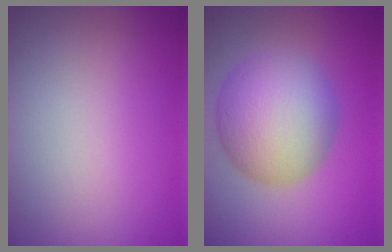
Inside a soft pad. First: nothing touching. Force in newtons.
{"total": 8.5, "press": 8.5, "slide": 0.3}